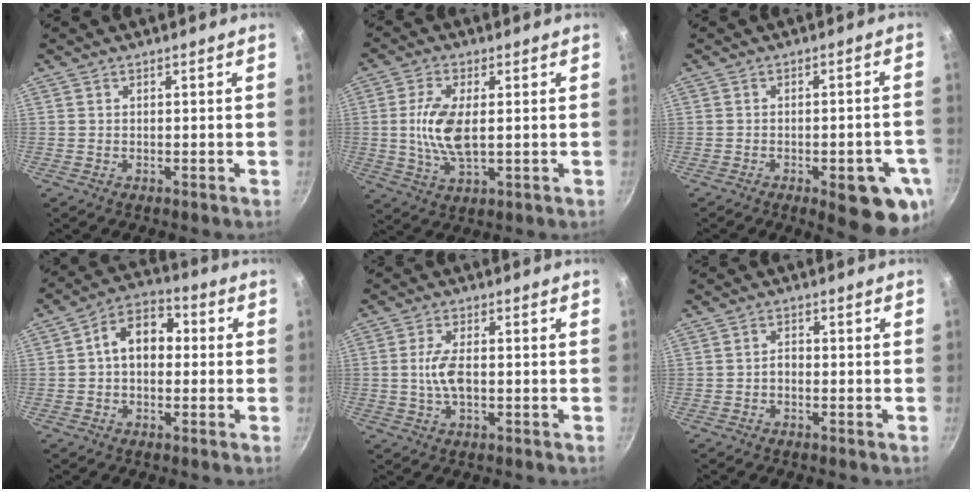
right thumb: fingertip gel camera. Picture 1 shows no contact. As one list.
[{"total": 9.4, "force": [0.5, 4.3, 8.3], "torque": [-0.167, -0.003, 0.011]}, {"total": 11.6, "force": [-4.5, 4.0, 9.9], "torque": [-0.093, 0.013, -0.051]}, {"total": 9.7, "force": [0.5, 6.9, 6.8], "torque": [-0.068, 0.031, -0.011]}, {"total": 5.5, "force": [-0.4, 2.6, 4.9], "torque": [-0.093, 0.008, -0.012]}, {"total": 1.7, "force": [-0.7, 1.1, 1.1], "torque": [-0.012, 0.014, -0.014]}]